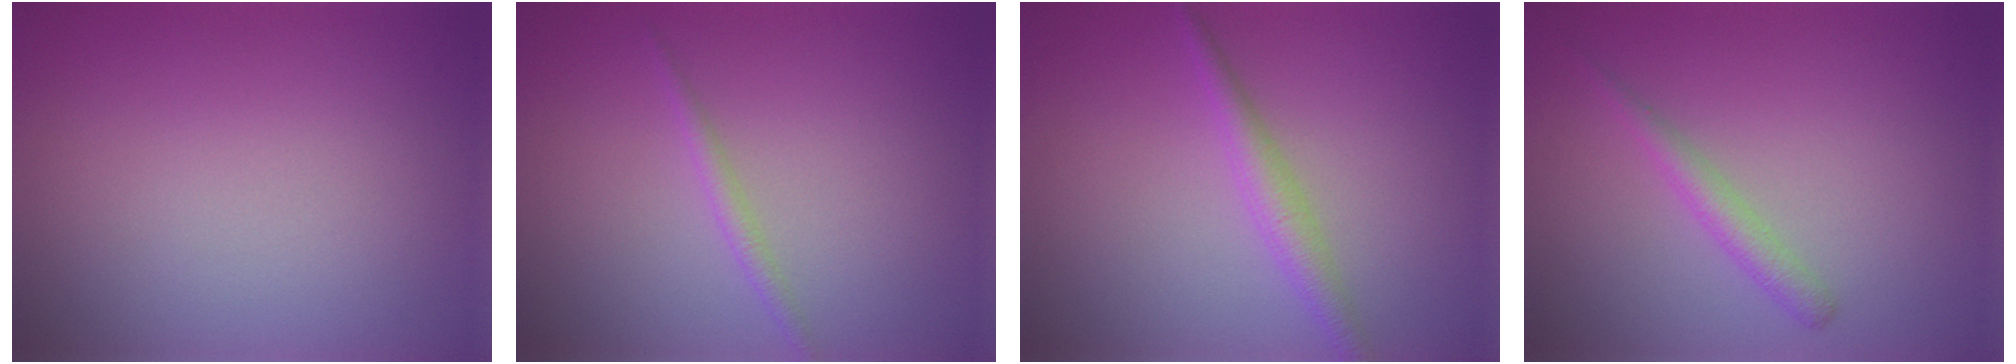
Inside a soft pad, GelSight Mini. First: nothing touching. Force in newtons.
{"total": 1.1, "press": 1.1, "slide": 0.0}
{"total": 2.1, "press": 2.1, "slide": 0.0}
{"total": 1.8, "press": 1.8, "slide": 0.1}